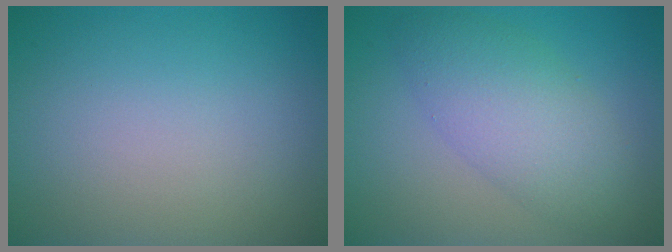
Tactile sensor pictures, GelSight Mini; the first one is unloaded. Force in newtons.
{"total": 5.4, "press": 5.4, "slide": 0.2}